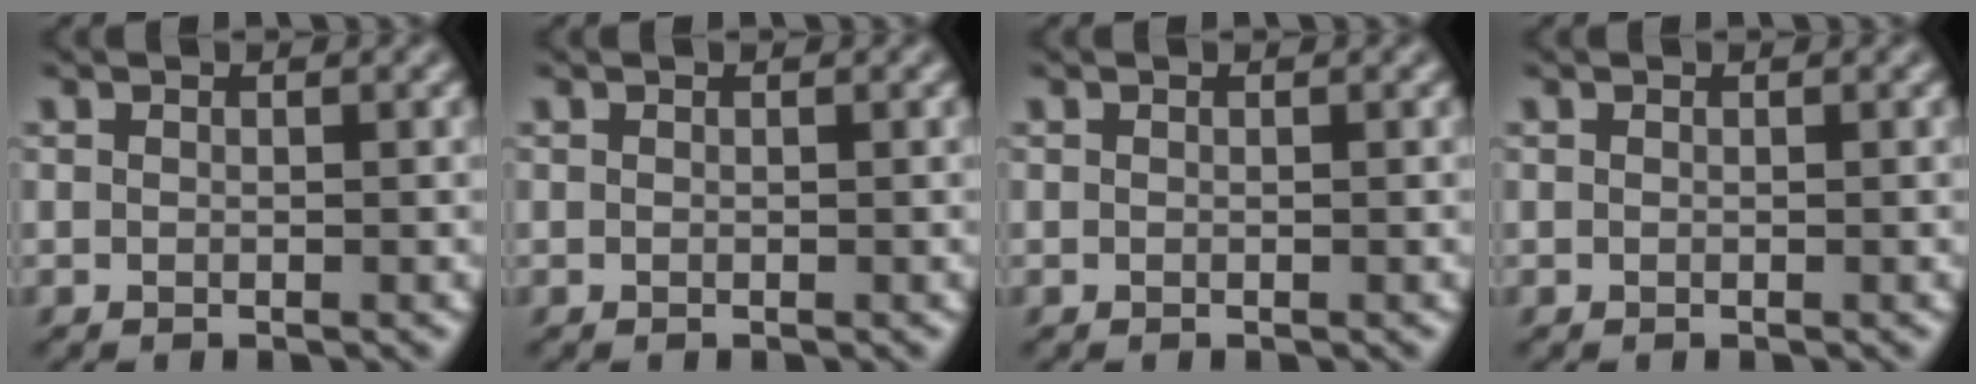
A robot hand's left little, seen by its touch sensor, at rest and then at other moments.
{"total": 0.0}
{"total": 0.0}
{"total": 0.0}